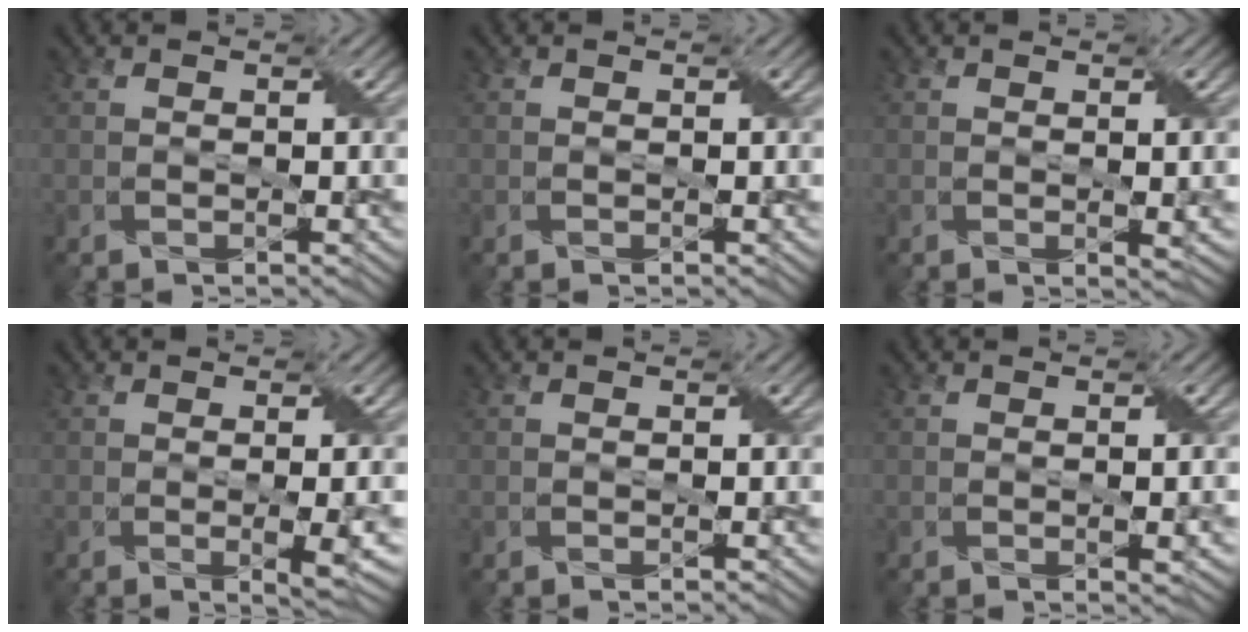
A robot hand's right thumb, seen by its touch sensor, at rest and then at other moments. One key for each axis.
{"total": 0.0}
{"total": 1.5, "fx": 0.3, "fy": 0.2, "fz": 1.5, "tx": -0.023, "ty": -0.001, "tz": 0.006}
{"total": 2.8, "fx": -0.2, "fy": 0.4, "fz": 2.8, "tx": -0.049, "ty": 0.000, "tz": -0.001}
{"total": 0.0}
{"total": 1.4, "fx": -0.1, "fy": 0.2, "fz": 1.4, "tx": -0.021, "ty": 0.000, "tz": 0.001}